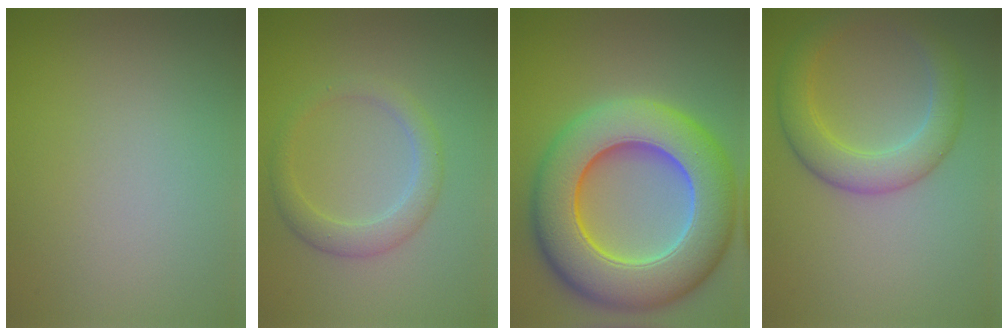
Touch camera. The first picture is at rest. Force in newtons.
{"total": 2.7, "press": 2.7, "slide": 0.2}
{"total": 13.3, "press": 13.1, "slide": 2.1}
{"total": 4.5, "press": 4.5, "slide": 0.1}